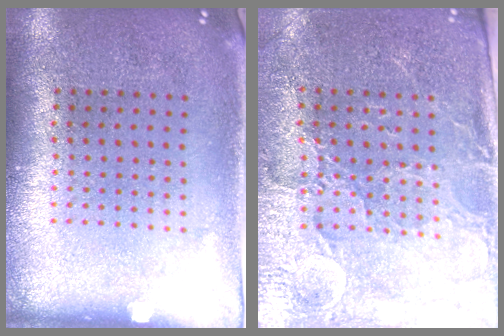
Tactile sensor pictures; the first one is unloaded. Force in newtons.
{"total": 3.4, "press": 3.3, "slide": 0.9}